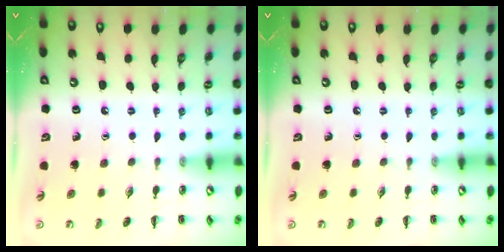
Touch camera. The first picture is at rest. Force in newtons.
{"total": 0.0}